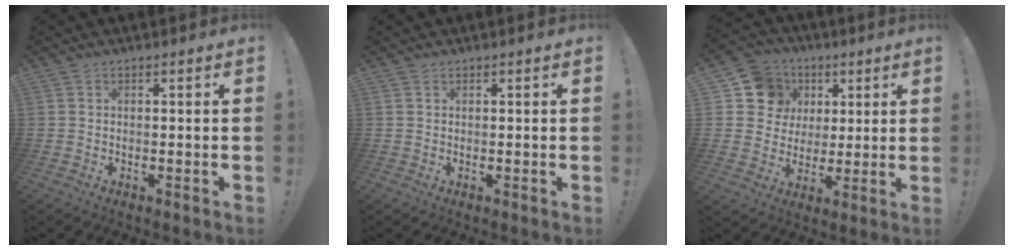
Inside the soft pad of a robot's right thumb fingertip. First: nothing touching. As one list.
[{"total": 0.0}, {"total": 12.0, "force": [4.2, 10.8, 3.1], "torque": [-0.037, -0.019, 0.095]}]